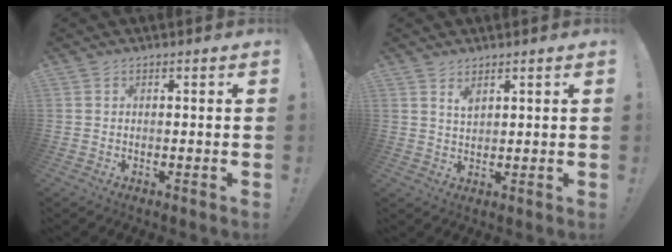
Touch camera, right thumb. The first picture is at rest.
{"total": 2.7, "force": [2.0, 1.0, 1.6], "torque": [-0.011, -0.020, 0.032]}